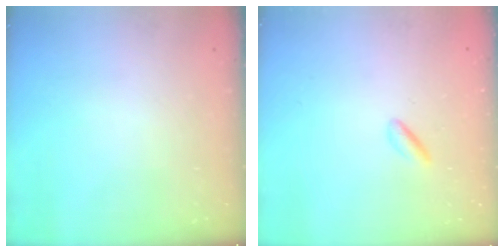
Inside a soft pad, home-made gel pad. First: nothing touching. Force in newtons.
{"total": 1.5, "press": 1.3, "slide": 0.6}